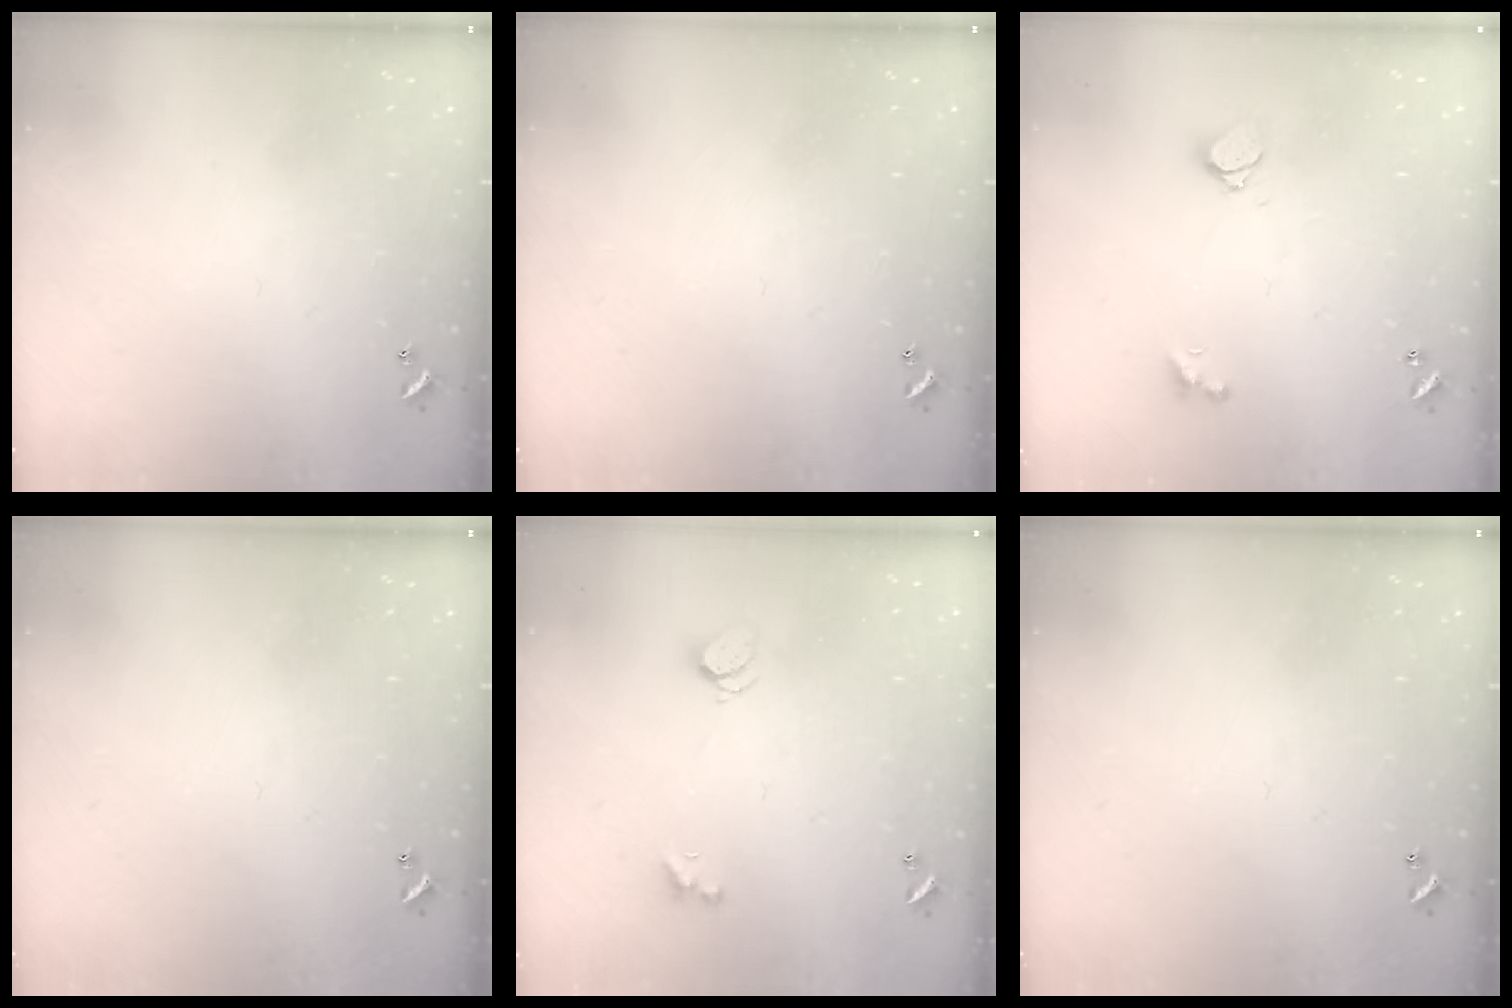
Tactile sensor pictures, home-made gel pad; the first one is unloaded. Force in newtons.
{"total": 0.0}
{"total": 3.1, "press": 3.0, "slide": 0.8}
{"total": 0.0}
{"total": 1.8, "press": 1.8, "slide": 0.5}
{"total": 0.0}